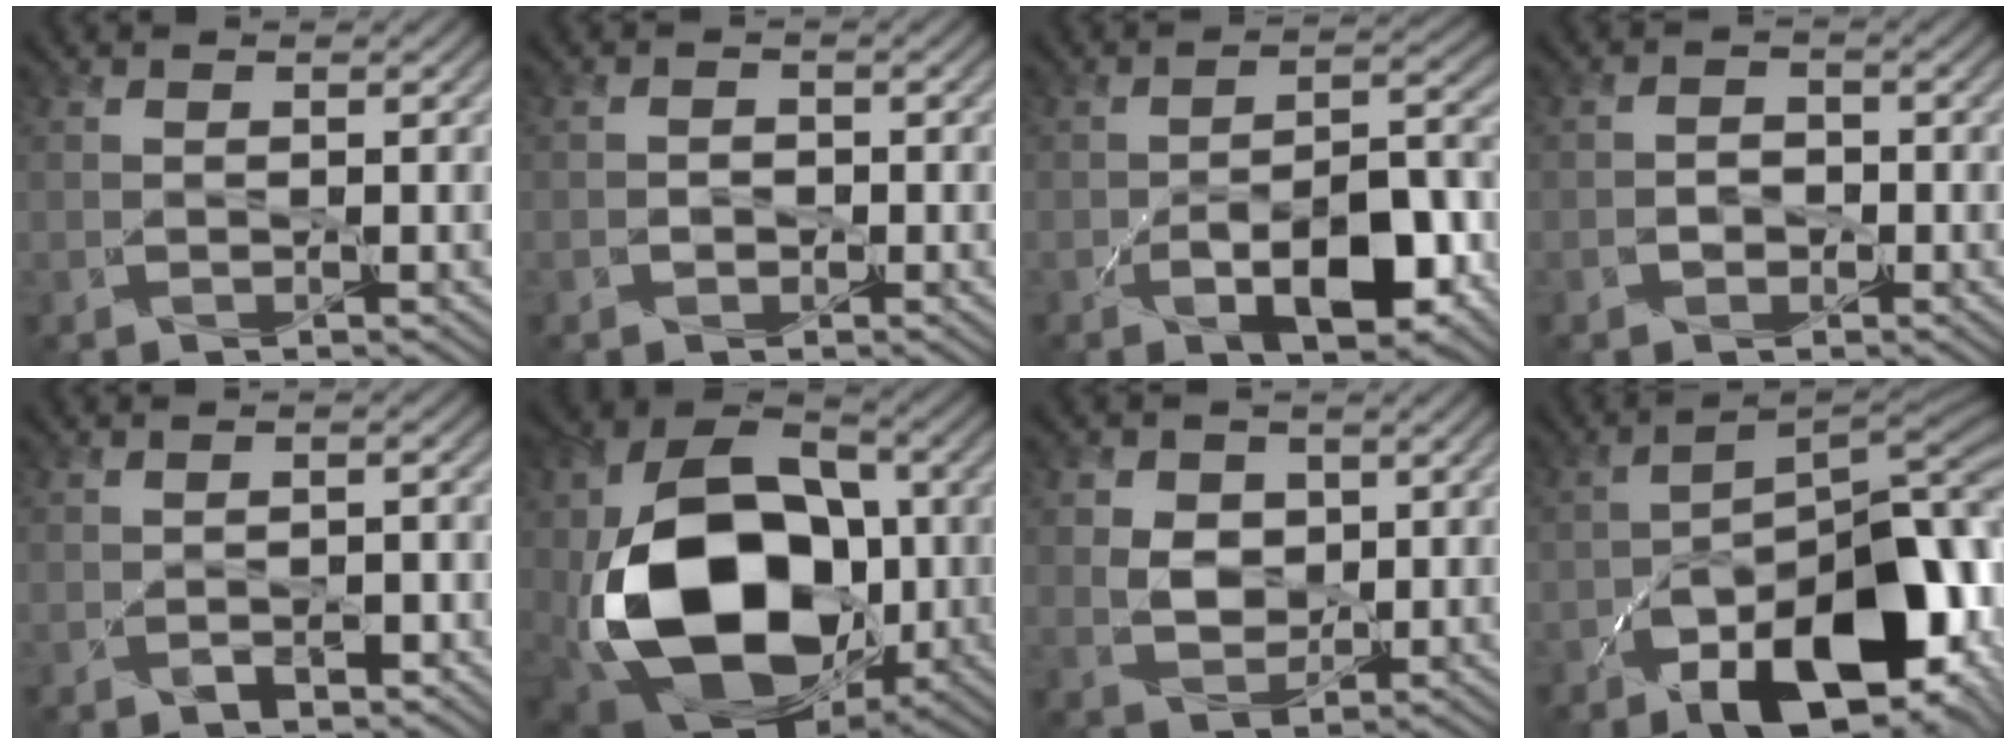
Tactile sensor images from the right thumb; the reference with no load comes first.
{"total": 0.8, "force": [-0.3, 0.7, 0.0], "torque": [0.004, 0.002, -0.008]}
{"total": 9.3, "force": [-4.0, 4.2, 7.2], "torque": [-0.112, -0.003, -0.065]}
{"total": 1.5, "force": [-0.6, 1.3, 0.4], "torque": [0.004, 0.003, -0.018]}
{"total": 1.6, "force": [-1.0, 0.9, 0.9], "torque": [-0.012, 0.002, -0.015]}
{"total": 19.0, "force": [-2.3, 13.4, 13.2], "torque": [-0.259, -0.012, -0.042]}
{"total": 3.8, "force": [1.0, 3.1, 1.9], "torque": [-0.047, -0.002, 0.012]}
{"total": 14.8, "force": [-6.5, 7.0, 11.3], "torque": [-0.155, -0.013, -0.113]}